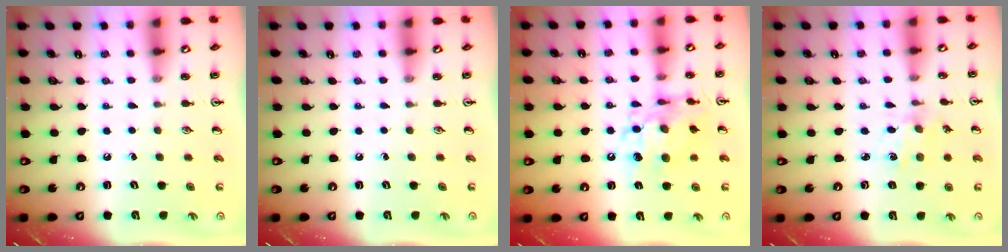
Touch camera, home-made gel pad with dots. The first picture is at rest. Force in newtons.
{"total": 0.0}
{"total": 10.9, "press": 10.9, "slide": 1.1}
{"total": 1.3, "press": 1.3, "slide": 0.1}